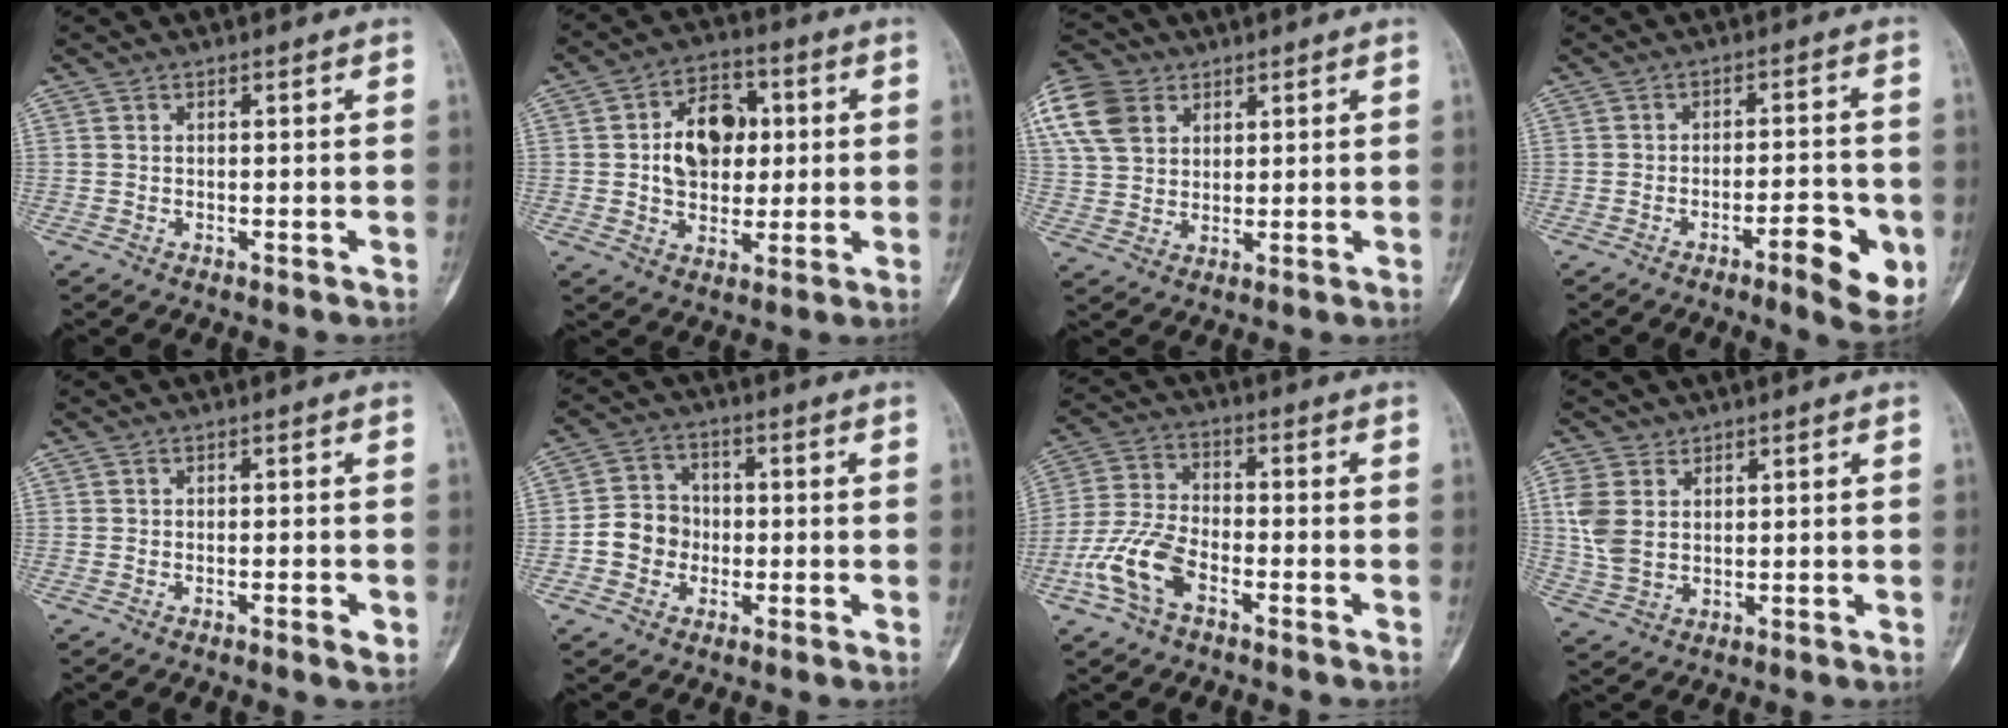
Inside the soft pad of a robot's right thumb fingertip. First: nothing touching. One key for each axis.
{"total": 11.8, "fx": 1.4, "fy": 8.6, "fz": 7.9, "tx": -0.089, "ty": 0.010, "tz": 0.022}
{"total": 14.3, "fx": 6.0, "fy": 10.5, "fz": 7.6, "tx": -0.162, "ty": 0.006, "tz": 0.112}
{"total": 9.2, "fx": -3.7, "fy": 2.7, "fz": 8.0, "tx": -0.099, "ty": 0.015, "tz": -0.049}
{"total": 2.0, "fx": -0.8, "fy": 0.5, "fz": 1.7, "tx": -0.033, "ty": -0.002, "tz": -0.013}
{"total": 7.3, "fx": -1.5, "fy": 6.5, "fz": 2.9, "tx": -0.024, "ty": 0.022, "tz": -0.035}
{"total": 10.4, "fx": -4.8, "fy": 5.6, "fz": 7.3, "tx": -0.160, "ty": 0.029, "tz": -0.095}
{"total": 7.1, "fx": 2.0, "fy": 5.3, "fz": 4.3, "tx": -0.088, "ty": -0.010, "tz": 0.049}